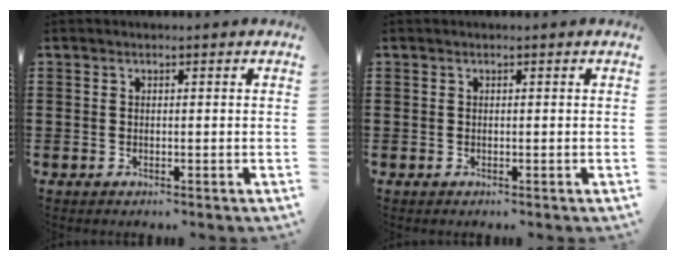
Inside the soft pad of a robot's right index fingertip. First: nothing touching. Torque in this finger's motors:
{"motor_torque": [0.09, 2.05, 0.00, 0.00]}